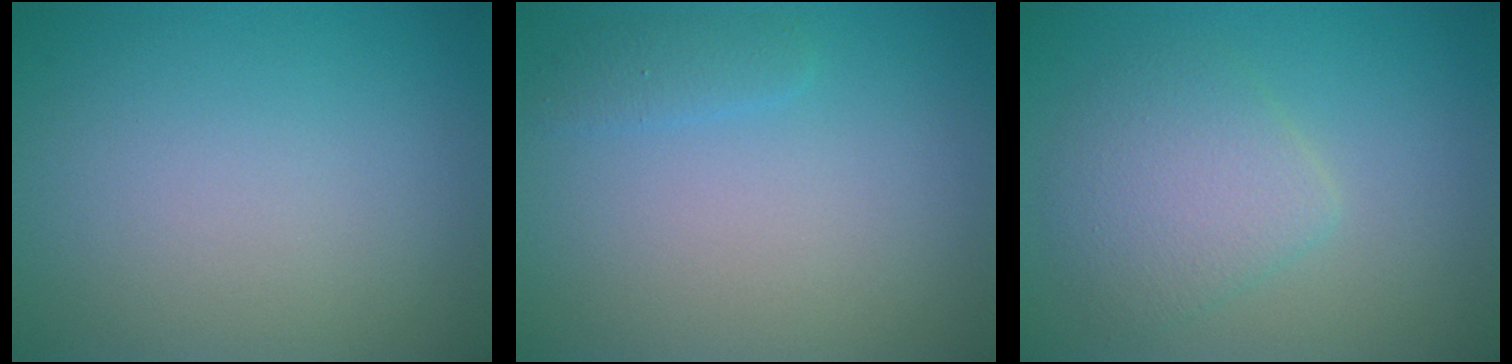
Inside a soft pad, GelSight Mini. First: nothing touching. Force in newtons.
{"total": 1.1, "press": 1.1, "slide": 0.1}
{"total": 3.5, "press": 3.5, "slide": 0.1}